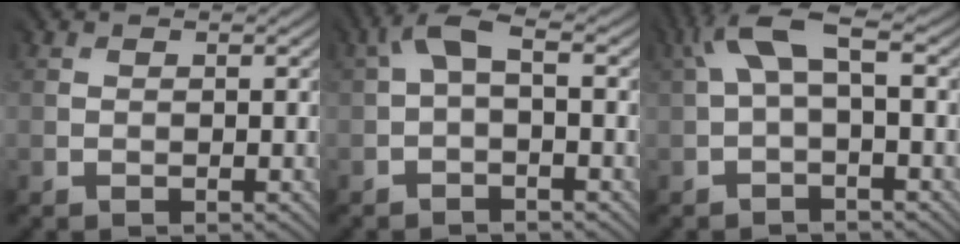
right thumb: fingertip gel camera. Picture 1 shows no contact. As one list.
[{"total": 3.4, "force": [0.0, 1.7, 3.0], "torque": [-0.075, 0.013, -0.007]}, {"total": 5.7, "force": [0.9, 2.3, 5.2], "torque": [-0.118, 0.019, 0.006]}]